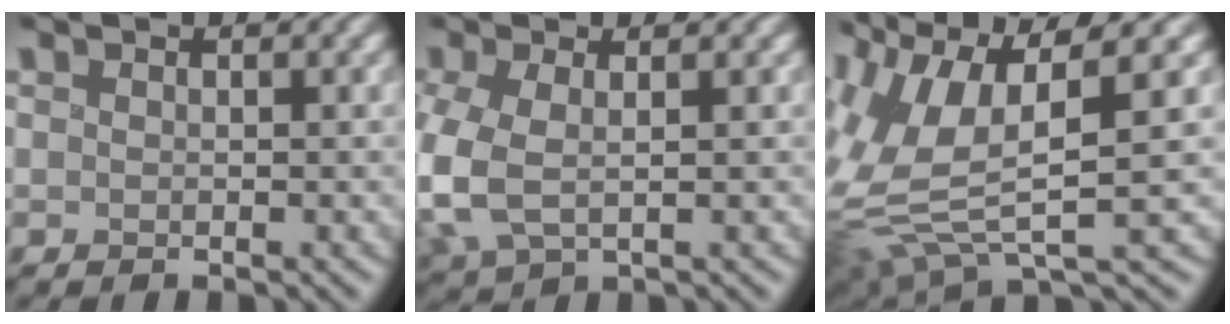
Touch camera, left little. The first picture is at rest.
{"total": 5.2, "force": [-0.9, 2.8, 4.2], "torque": [-0.115, -0.006, -0.016]}
{"total": 10.8, "force": [0.9, 4.0, 9.9], "torque": [-0.218, -0.009, 0.019]}